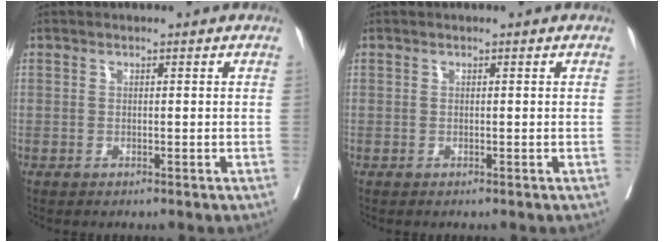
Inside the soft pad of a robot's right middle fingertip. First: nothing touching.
{"total": 0.0}